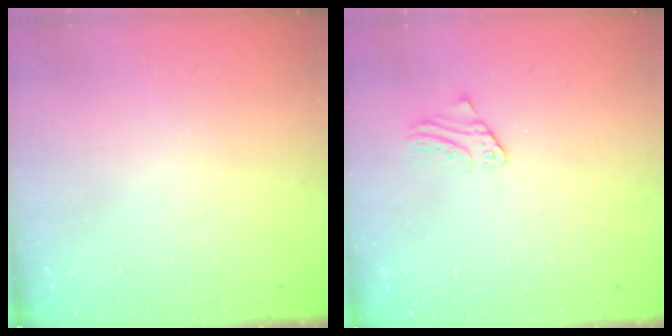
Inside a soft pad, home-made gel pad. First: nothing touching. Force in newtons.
{"total": 1.2, "press": 1.2, "slide": 0.1}